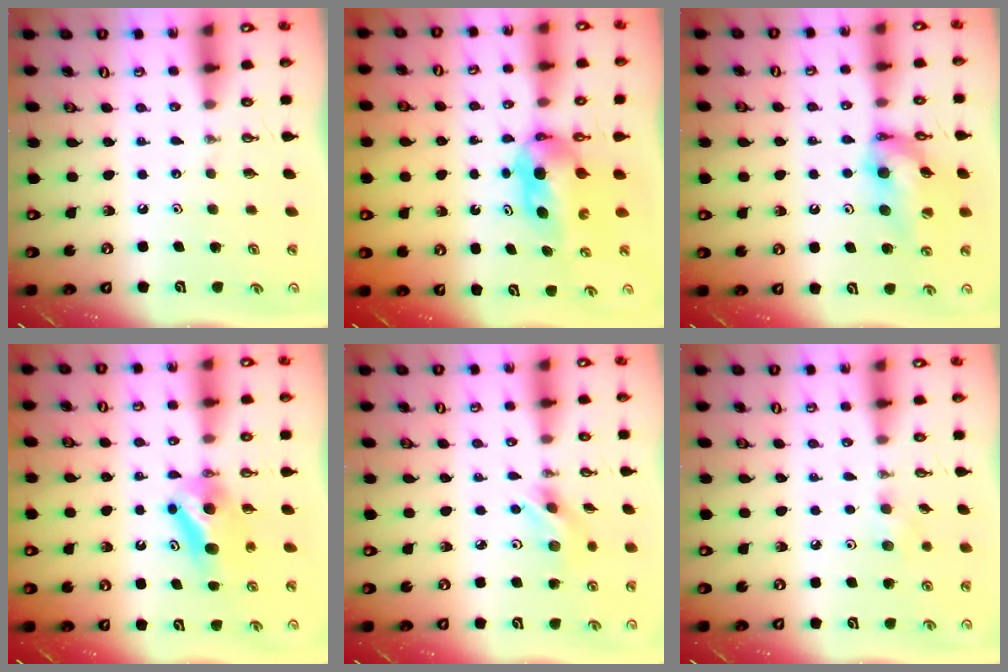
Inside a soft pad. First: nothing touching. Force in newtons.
{"total": 5.6, "press": 5.0, "slide": 2.4}
{"total": 14.5, "press": 13.0, "slide": 6.3}
{"total": 6.9, "press": 6.6, "slide": 1.9}
{"total": 4.6, "press": 4.5, "slide": 0.3}
{"total": 7.6, "press": 5.5, "slide": 5.2}